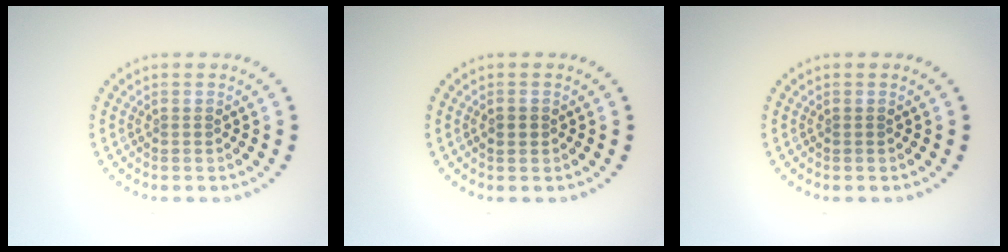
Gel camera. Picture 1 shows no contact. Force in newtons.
{"total": 0.7, "press": 0.7, "slide": 0.1}
{"total": 0.0}